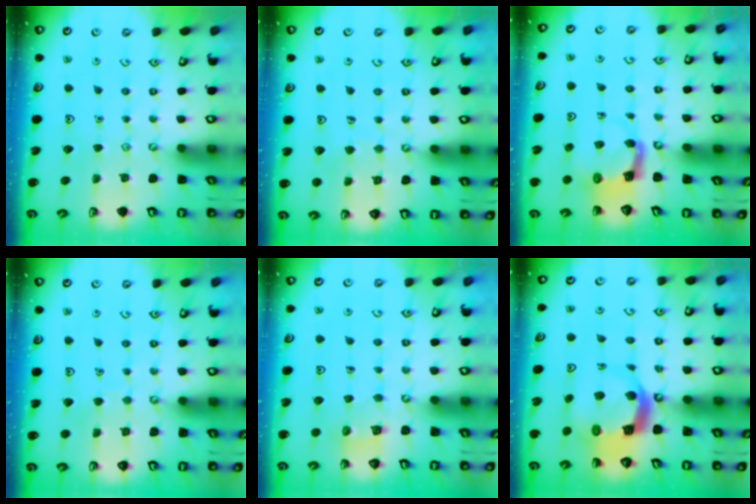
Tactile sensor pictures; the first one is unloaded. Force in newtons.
{"total": 3.9, "press": 3.9, "slide": 0.3}
{"total": 4.0, "press": 3.9, "slide": 0.6}
{"total": 2.3, "press": 2.3, "slide": 0.1}
{"total": 2.2, "press": 2.2, "slide": 0.1}
{"total": 8.0, "press": 8.0, "slide": 1.1}